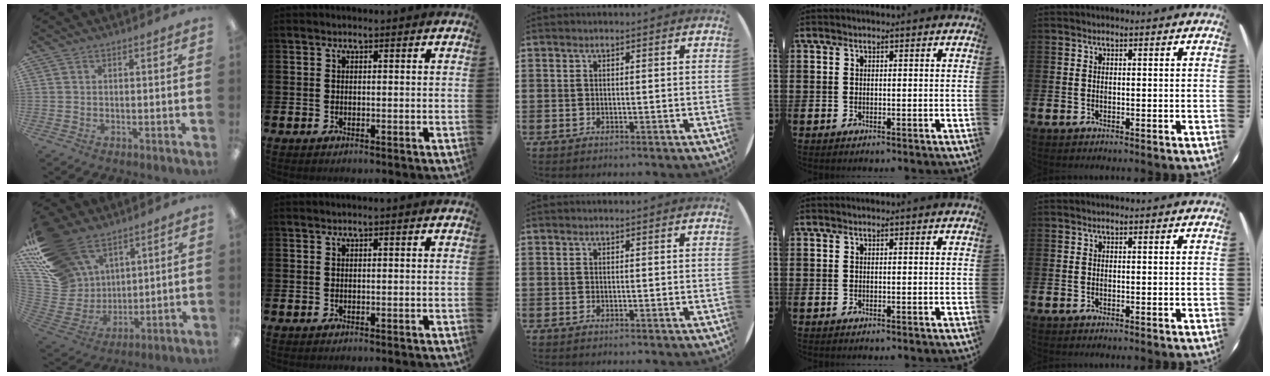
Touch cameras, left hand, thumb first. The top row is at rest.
{"thumb": {"total": 21.5, "force": [14.1, 13.4, 9.1], "torque": [-0.232, -0.076, 0.275]}}